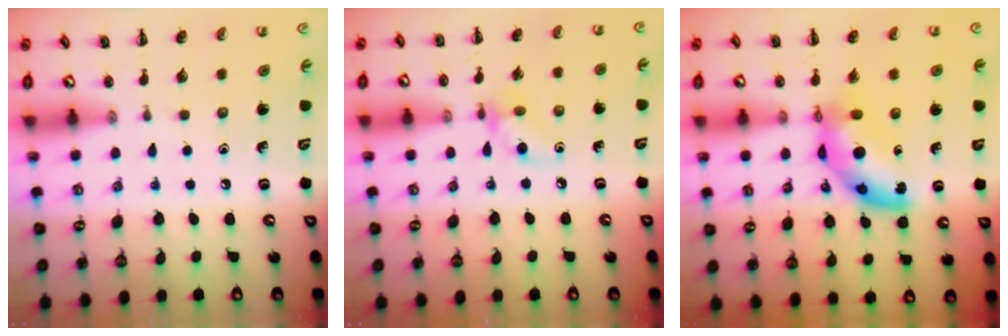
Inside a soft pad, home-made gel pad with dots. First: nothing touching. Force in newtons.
{"total": 7.0, "press": 6.8, "slide": 1.7}
{"total": 8.6, "press": 8.4, "slide": 1.7}